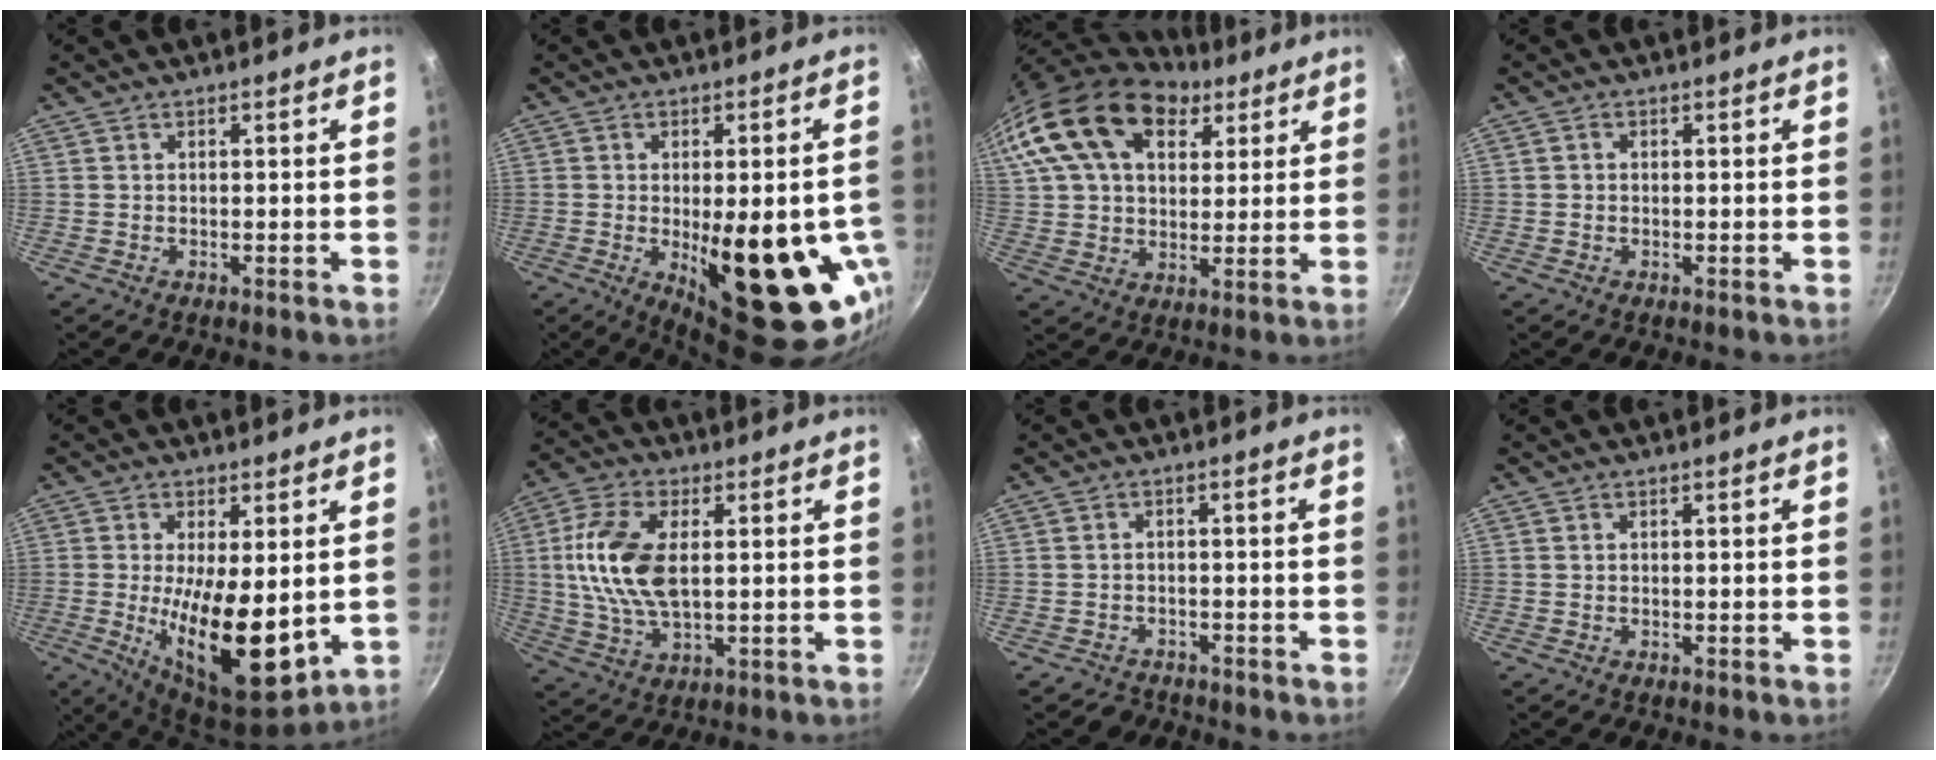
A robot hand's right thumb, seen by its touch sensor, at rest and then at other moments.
{"total": 21.5, "force": [-4.6, 8.5, 19.2], "torque": [-0.222, -0.012, -0.043]}
{"total": 22.9, "force": [11.6, 14.3, 13.6], "torque": [-0.252, 0.005, 0.206]}
{"total": 0.9, "force": [0.0, 0.8, 0.4], "torque": [-0.006, 0.004, 0.000]}
{"total": 15.7, "force": [-0.7, 6.4, 14.3], "torque": [-0.222, -0.024, 0.000]}
{"total": 13.5, "force": [1.6, 7.1, 11.4], "torque": [-0.224, 0.007, 0.027]}
{"total": 3.0, "force": [-2.4, 1.7, -0.2], "torque": [0.015, 0.039, -0.038]}
{"total": 0.0}